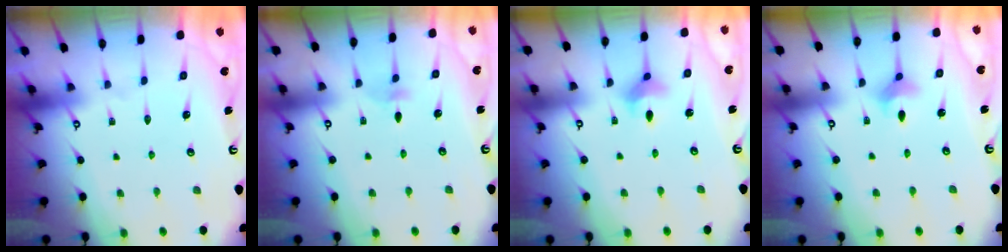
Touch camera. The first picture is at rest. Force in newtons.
{"total": 2.8, "press": 2.7, "slide": 0.8}
{"total": 3.4, "press": 3.4, "slide": 0.6}
{"total": 2.9, "press": 2.9, "slide": 0.4}